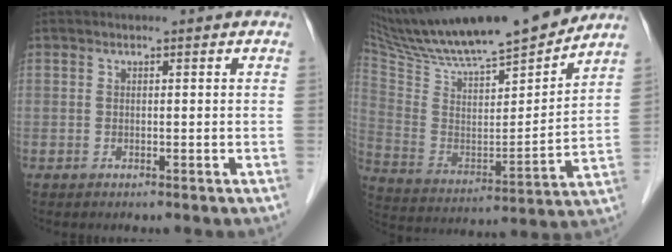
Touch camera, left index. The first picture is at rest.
{"total": 24.5, "force": [21.7, 2.4, 11.1], "torque": [-0.196, -0.010, 0.354]}